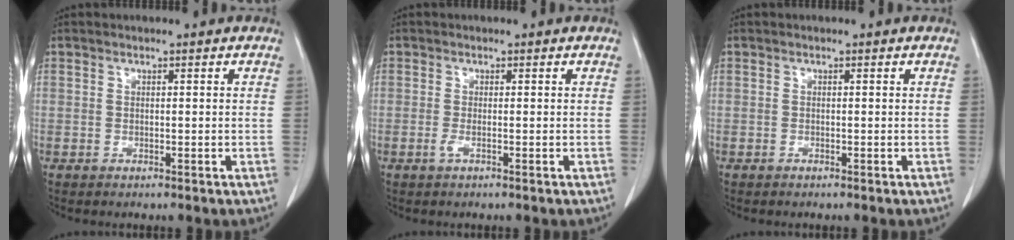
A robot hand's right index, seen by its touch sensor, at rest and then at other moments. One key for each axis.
{"total": 1.1, "fx": -0.5, "fy": -0.1, "fz": 1.0, "tx": -0.021, "ty": -0.002, "tz": -0.011}
{"total": 0.0}